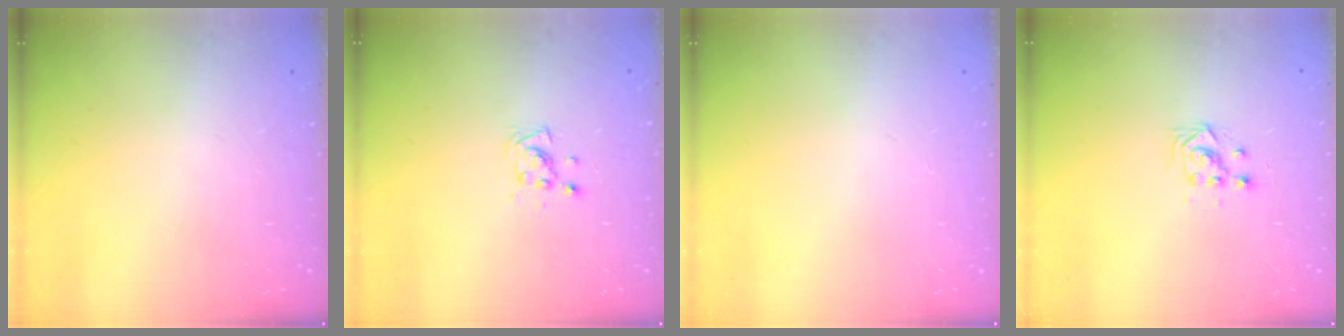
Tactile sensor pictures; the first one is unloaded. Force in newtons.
{"total": 5.0, "press": 4.7, "slide": 1.7}
{"total": 0.0}
{"total": 3.0, "press": 3.0, "slide": 0.2}